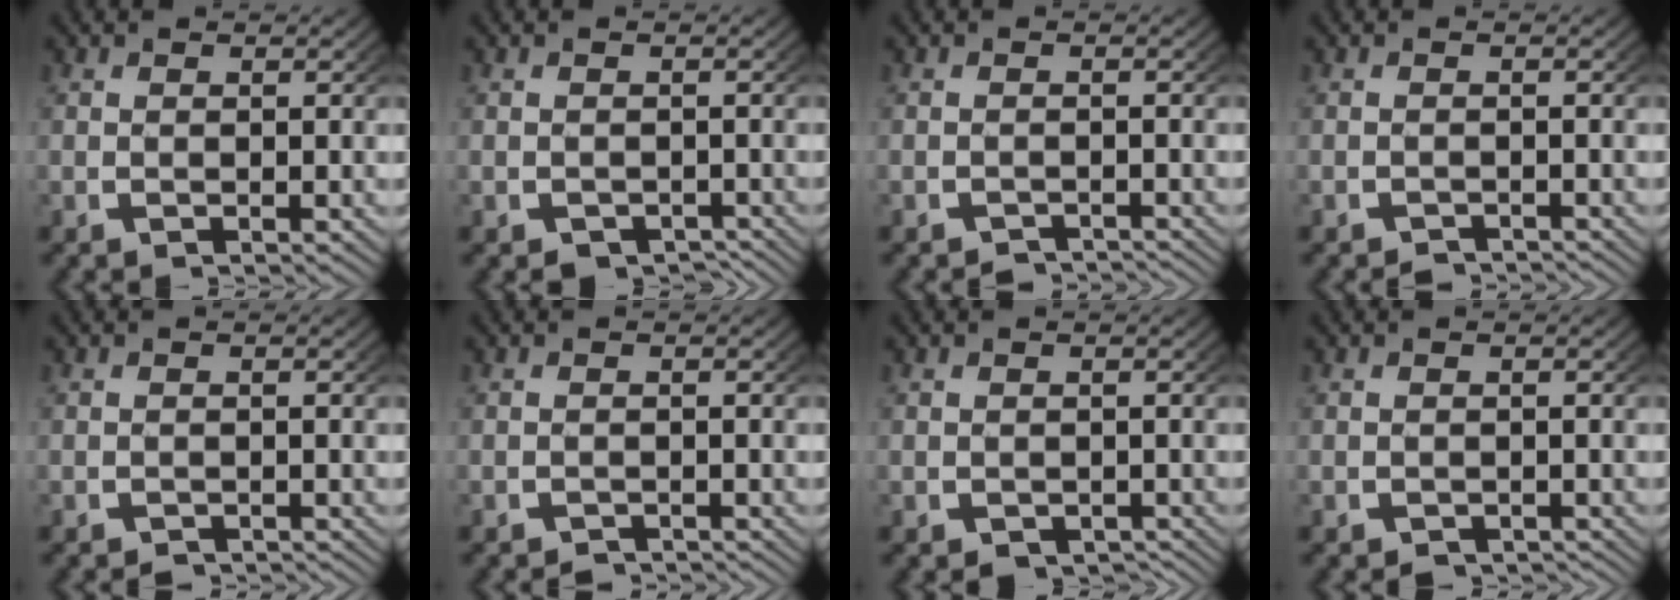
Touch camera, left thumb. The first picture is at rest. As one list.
[{"total": 2.7, "force": [-2.1, 1.4, 0.9], "torque": [-0.006, -0.015, -0.028]}, {"total": 2.2, "force": [-2.1, 0.3, 0.3], "torque": [0.001, -0.008, -0.034]}, {"total": 1.8, "force": [-1.7, 0.3, 0.2], "torque": [0.001, -0.008, -0.027]}, {"total": 1.5, "force": [-1.5, 0.3, 0.2], "torque": [0.002, -0.007, -0.023]}, {"total": 1.7, "force": [-1.7, 0.3, 0.2], "torque": [0.001, -0.008, -0.027]}, {"total": 2.2, "force": [-1.8, 1.1, 0.6], "torque": [0.000, -0.010, -0.024]}, {"total": 1.9, "force": [-1.8, 0.5, 0.2], "torque": [0.003, -0.009, -0.027]}]